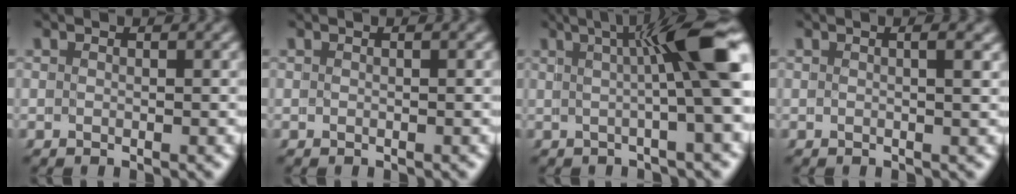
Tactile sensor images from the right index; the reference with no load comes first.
{"total": 0.5, "force": [0.0, -0.5, 0.0], "torque": [0.003, 0.002, 0.001]}
{"total": 7.4, "force": [1.6, 0.0, 7.2], "torque": [-0.077, 0.025, 0.024]}
{"total": 1.5, "force": [0.5, -1.3, 0.4], "torque": [0.000, 0.000, 0.013]}